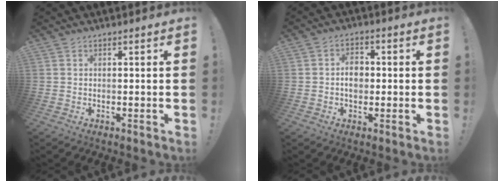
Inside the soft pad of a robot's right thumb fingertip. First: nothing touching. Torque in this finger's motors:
{"motor_torque": [0.02, -0.02, 0.00, 0.00, 0.00]}